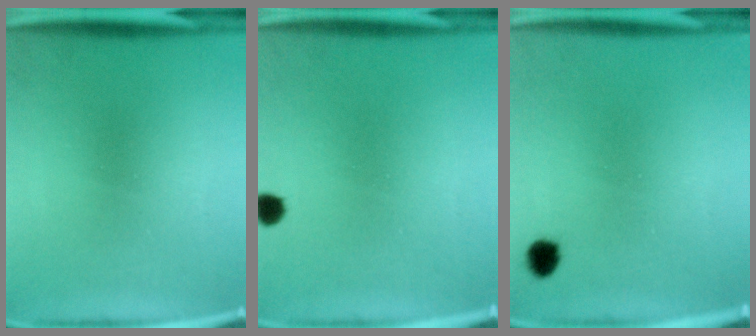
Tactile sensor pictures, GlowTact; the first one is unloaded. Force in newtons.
{"total": 2.1}
{"total": 2.4}